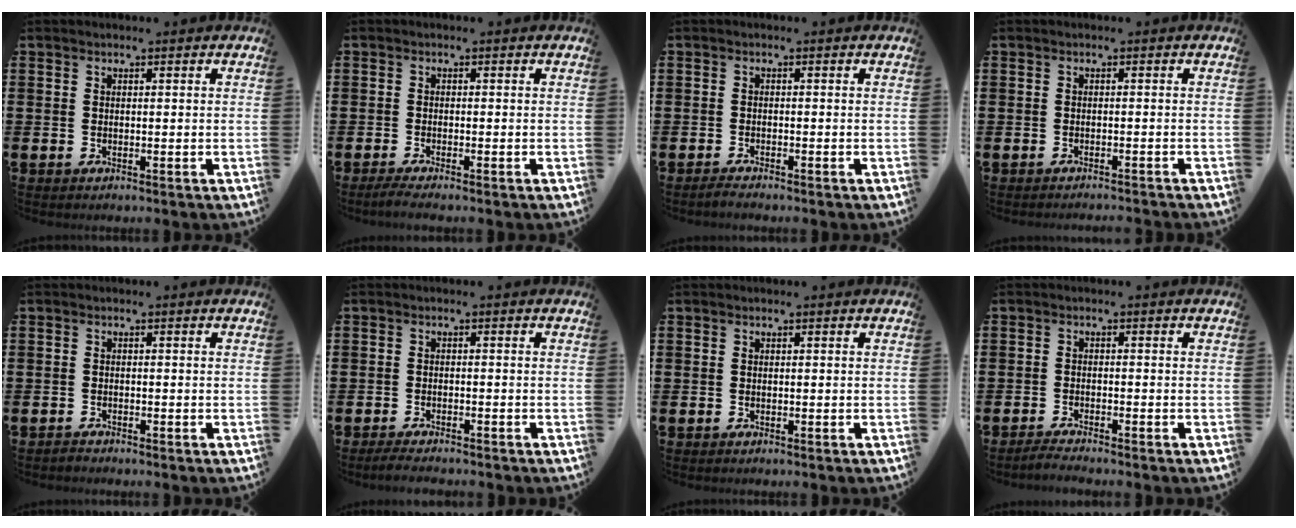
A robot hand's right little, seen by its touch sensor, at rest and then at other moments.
{"total": 1.3, "force": [-0.8, 0.1, 1.0], "torque": [-0.015, -0.002, -0.016]}
{"total": 1.0, "force": [-0.8, 0.1, 0.5], "torque": [-0.010, -0.001, -0.016]}
{"total": 0.7, "force": [-0.7, -0.2, 0.0], "torque": [0.002, 0.000, -0.015]}
{"total": 0.7, "force": [-0.7, 0.1, 0.0], "torque": [-0.003, -0.002, -0.015]}
{"total": 1.6, "force": [-1.5, 0.1, 0.6], "torque": [-0.012, 0.003, -0.029]}
{"total": 0.0}
{"total": 1.5, "force": [-1.5, -0.1, 0.4], "torque": [-0.009, 0.001, -0.028]}